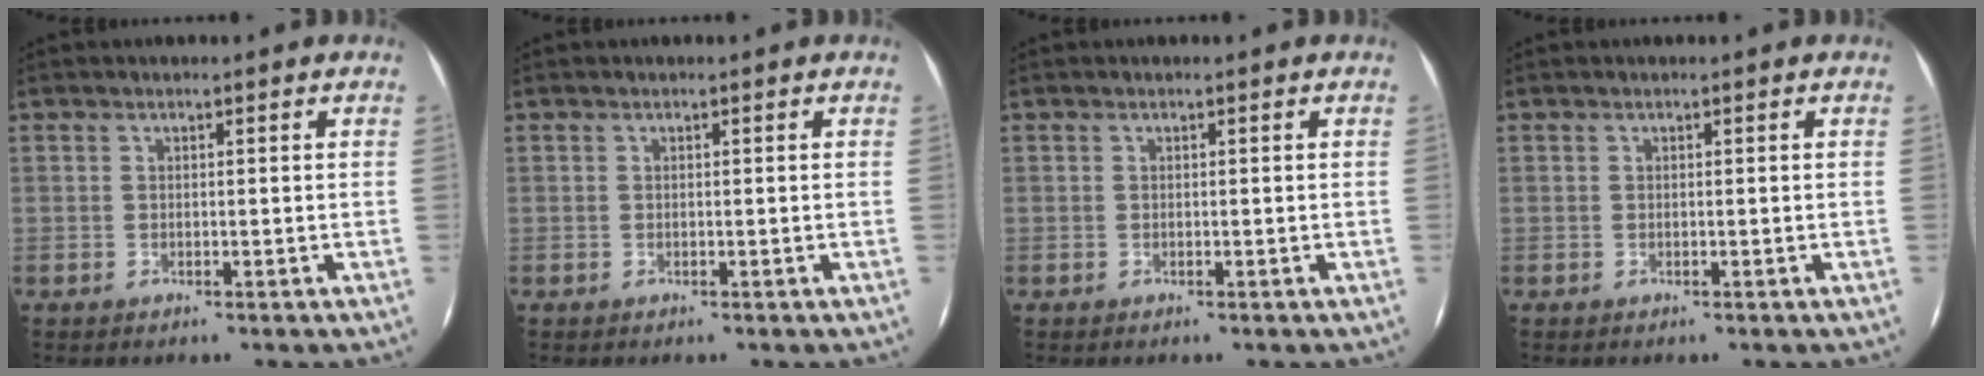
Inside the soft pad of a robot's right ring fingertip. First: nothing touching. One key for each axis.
{"total": 0.0}
{"total": 0.0}
{"total": 0.0}